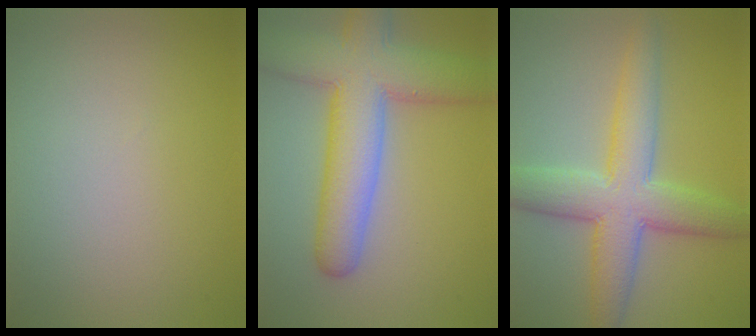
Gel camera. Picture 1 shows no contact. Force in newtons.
{"total": 9.1, "press": 9.1, "slide": 0.4}
{"total": 7.5, "press": 7.5, "slide": 0.2}